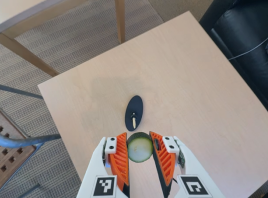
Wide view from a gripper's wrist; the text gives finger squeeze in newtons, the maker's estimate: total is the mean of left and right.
{"total": 11.8, "left": 12.4, "right": 11.3}